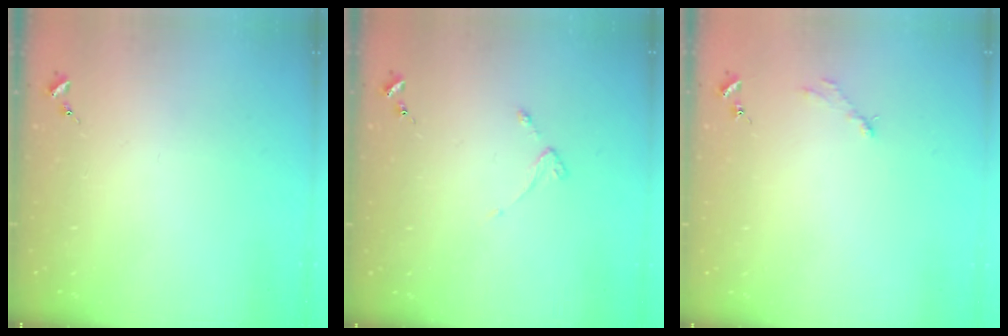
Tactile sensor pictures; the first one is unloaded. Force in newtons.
{"total": 2.6, "press": 2.6, "slide": 0.5}
{"total": 2.8, "press": 2.8, "slide": 0.4}